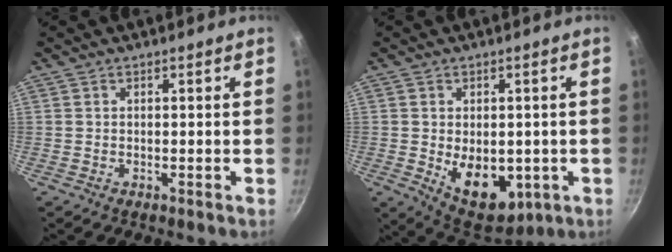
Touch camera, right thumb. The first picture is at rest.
{"total": 11.7, "force": [-1.9, 7.5, 8.8], "torque": [-0.093, -0.017, -0.006]}